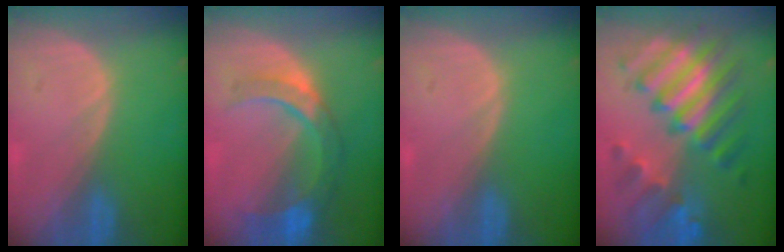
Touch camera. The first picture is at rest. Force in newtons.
{"total": 9.0, "press": 7.7, "slide": 4.5}
{"total": 0.0}
{"total": 11.9, "press": 11.8, "slide": 1.0}